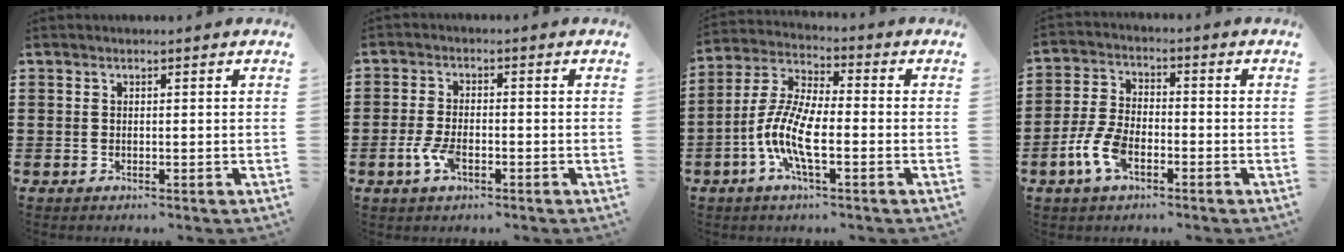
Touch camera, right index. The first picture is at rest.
{"total": 4.2, "force": [-1.8, 1.8, 3.4], "torque": [-0.079, -0.006, -0.035]}
{"total": 8.9, "force": [-2.9, 2.8, 8.0], "torque": [-0.202, -0.018, -0.065]}
{"total": 6.6, "force": [-2.9, 3.2, 5.0], "torque": [-0.133, -0.008, -0.063]}